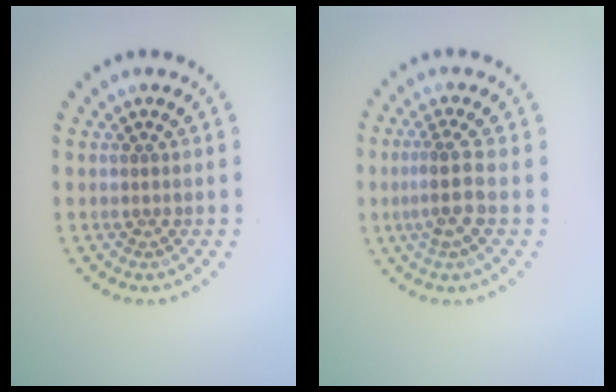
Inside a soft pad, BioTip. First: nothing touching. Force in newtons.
{"total": 2.6, "press": 2.0, "slide": 1.7}